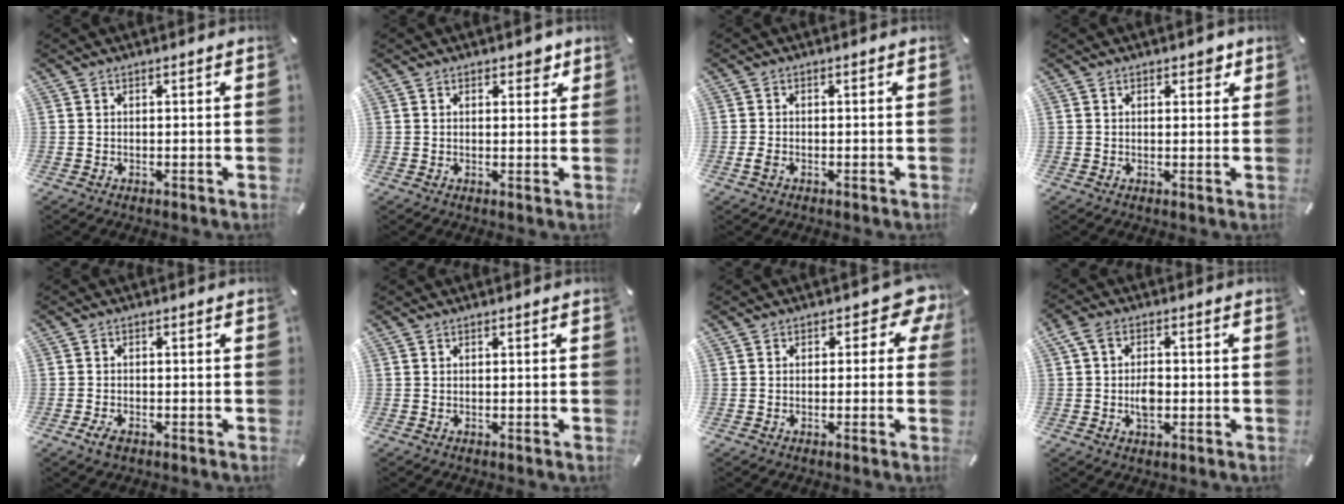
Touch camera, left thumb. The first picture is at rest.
{"total": 2.5, "force": [1.4, 1.6, 1.3], "torque": [-0.005, -0.003, 0.018]}
{"total": 1.5, "force": [-0.6, 0.9, 1.0], "torque": [-0.025, -0.002, -0.012]}
{"total": 2.1, "force": [1.0, 1.3, 1.2], "torque": [-0.010, 0.000, 0.014]}
{"total": 2.4, "force": [-1.5, 1.2, 1.4], "torque": [-0.038, 0.000, -0.031]}
{"total": 0.0}
{"total": 6.0, "force": [1.8, 3.6, 4.5], "torque": [-0.049, -0.006, 0.026]}
{"total": 5.4, "force": [-0.5, 3.5, 4.0], "torque": [-0.071, 0.004, -0.012]}